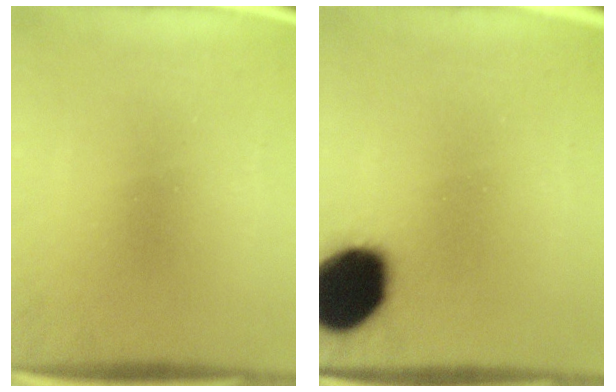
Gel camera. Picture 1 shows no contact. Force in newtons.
{"total": 19.2}